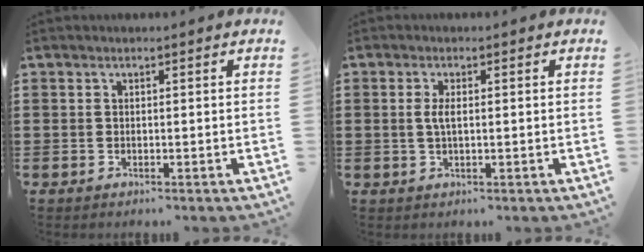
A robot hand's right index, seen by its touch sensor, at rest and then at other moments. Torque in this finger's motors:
{"motor_torque": [0.65, -0.24, 0.35, 0.12]}